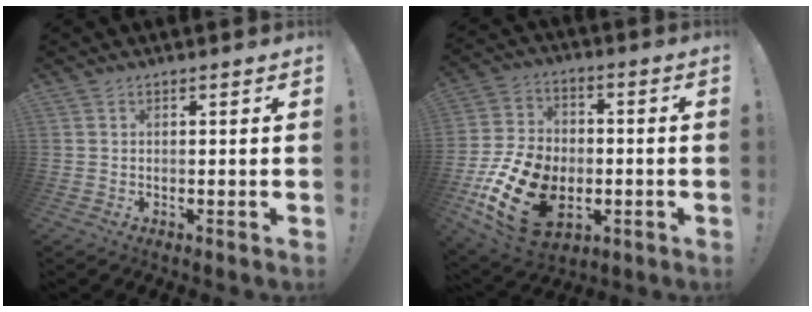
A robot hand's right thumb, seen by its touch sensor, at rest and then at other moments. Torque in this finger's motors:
{"motor_torque": [0.19, 0.86, 1.55, -1.23, 0.51]}